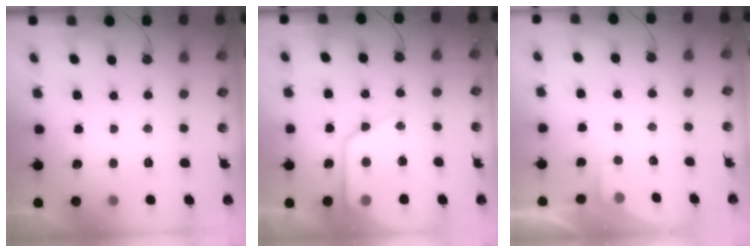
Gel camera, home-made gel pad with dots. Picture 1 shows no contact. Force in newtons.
{"total": 15.0, "press": 14.9, "slide": 1.3}
{"total": 1.8, "press": 1.8, "slide": 0.3}